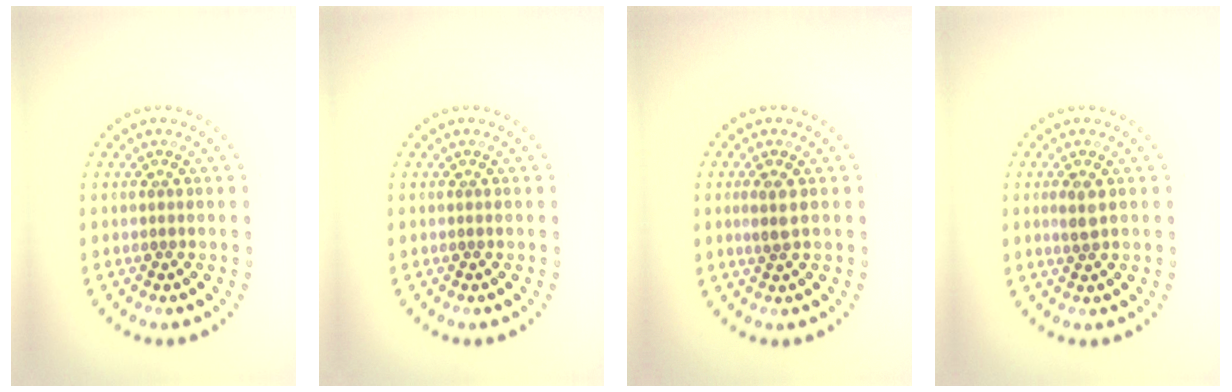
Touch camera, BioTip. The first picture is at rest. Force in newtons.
{"total": 0.0}
{"total": 1.5, "press": 1.4, "slide": 0.6}
{"total": 1.4, "press": 1.4, "slide": 0.5}